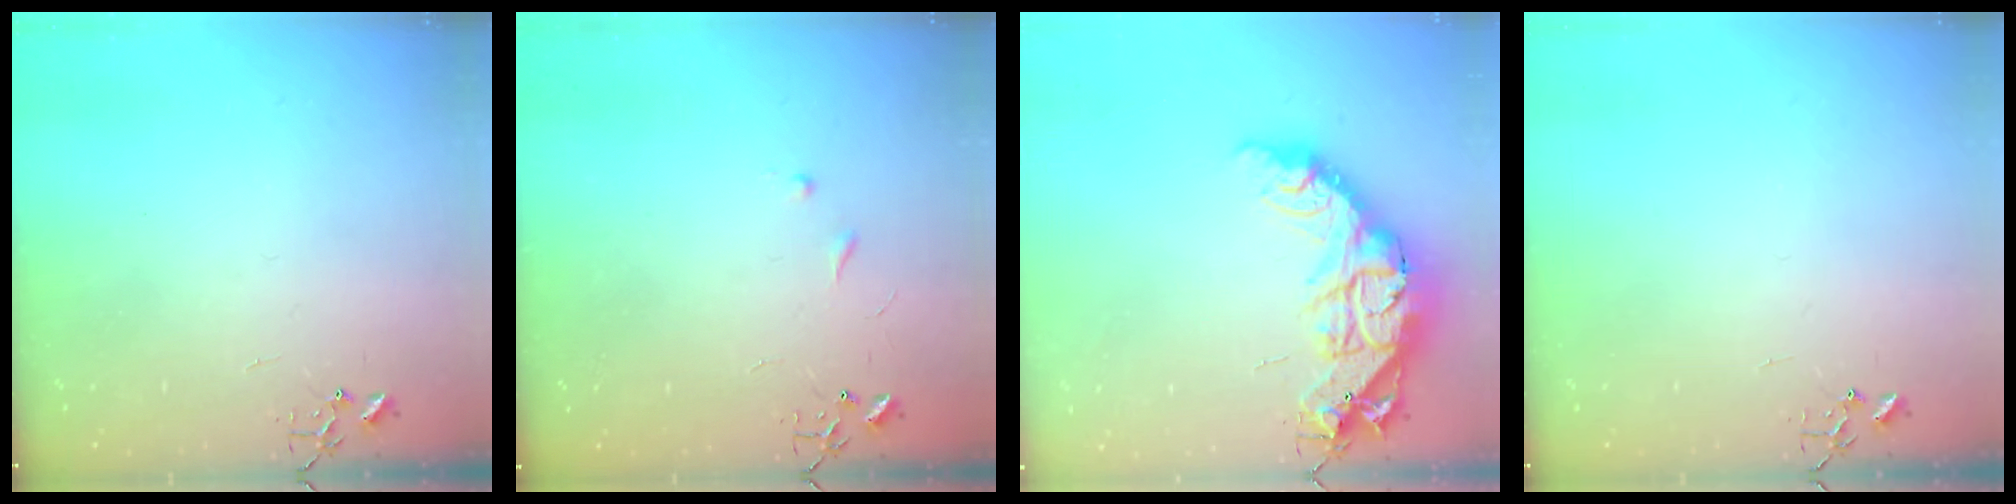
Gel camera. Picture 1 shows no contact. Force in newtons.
{"total": 5.3, "press": 5.2, "slide": 0.7}
{"total": 21.4, "press": 21.3, "slide": 2.0}
{"total": 0.0}